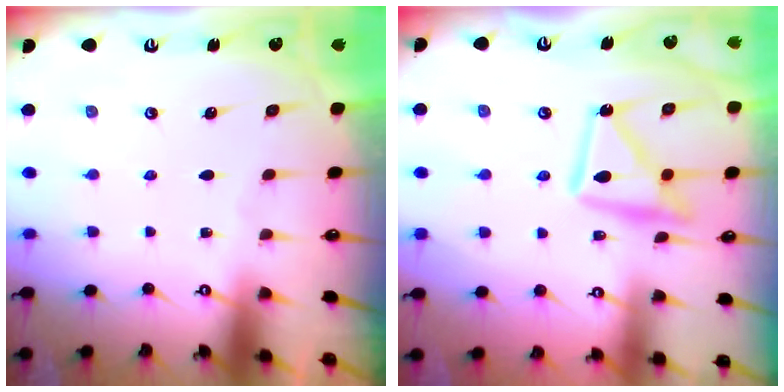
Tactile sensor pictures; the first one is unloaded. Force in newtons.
{"total": 14.0, "press": 13.9, "slide": 1.2}